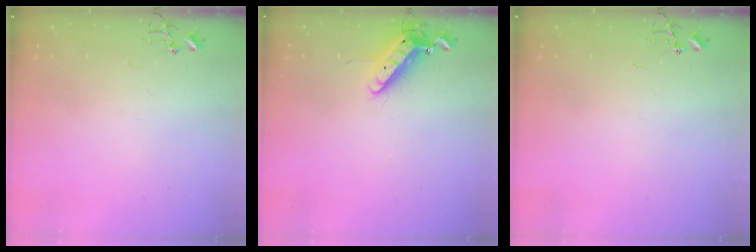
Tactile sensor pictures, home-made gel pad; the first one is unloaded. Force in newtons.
{"total": 11.8, "press": 11.6, "slide": 2.2}
{"total": 0.0}